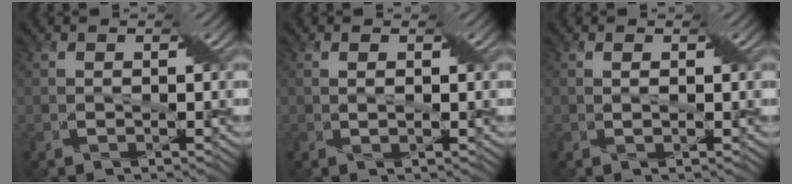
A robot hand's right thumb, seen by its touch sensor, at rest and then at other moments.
{"total": 1.5, "force": [0.3, 0.2, 1.4], "torque": [-0.019, 0.005, 0.011]}
{"total": 1.2, "force": [0.3, 0.1, 1.1], "torque": [-0.015, 0.005, 0.011]}